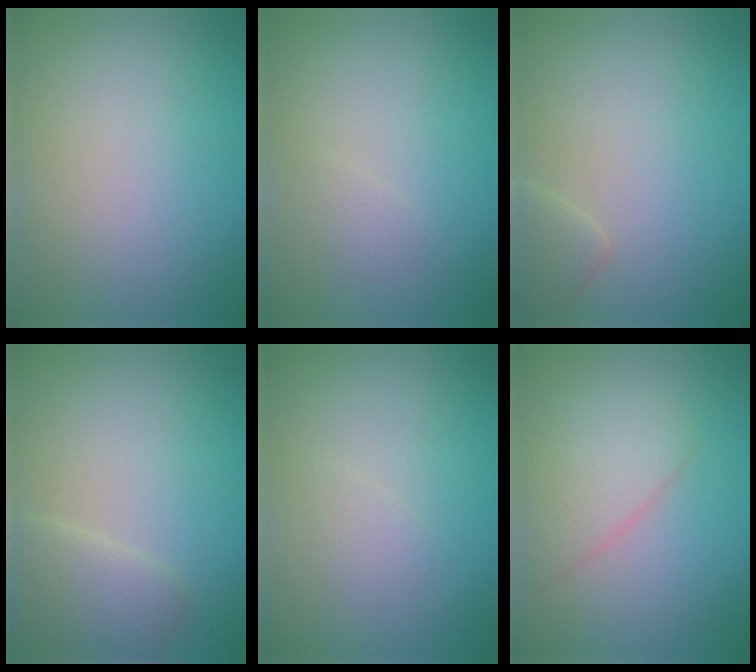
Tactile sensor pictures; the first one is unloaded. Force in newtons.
{"total": 0.8, "press": 0.8, "slide": 0.1}
{"total": 1.4, "press": 1.4, "slide": 0.1}
{"total": 2.6, "press": 2.6, "slide": 0.2}
{"total": 0.8, "press": 0.8, "slide": 0.0}
{"total": 2.8, "press": 2.7, "slide": 0.2}